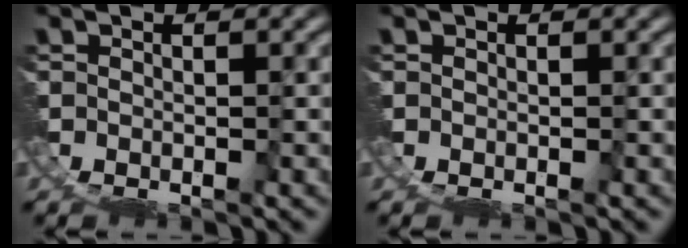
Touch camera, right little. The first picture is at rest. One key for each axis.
{"total": 0.0}